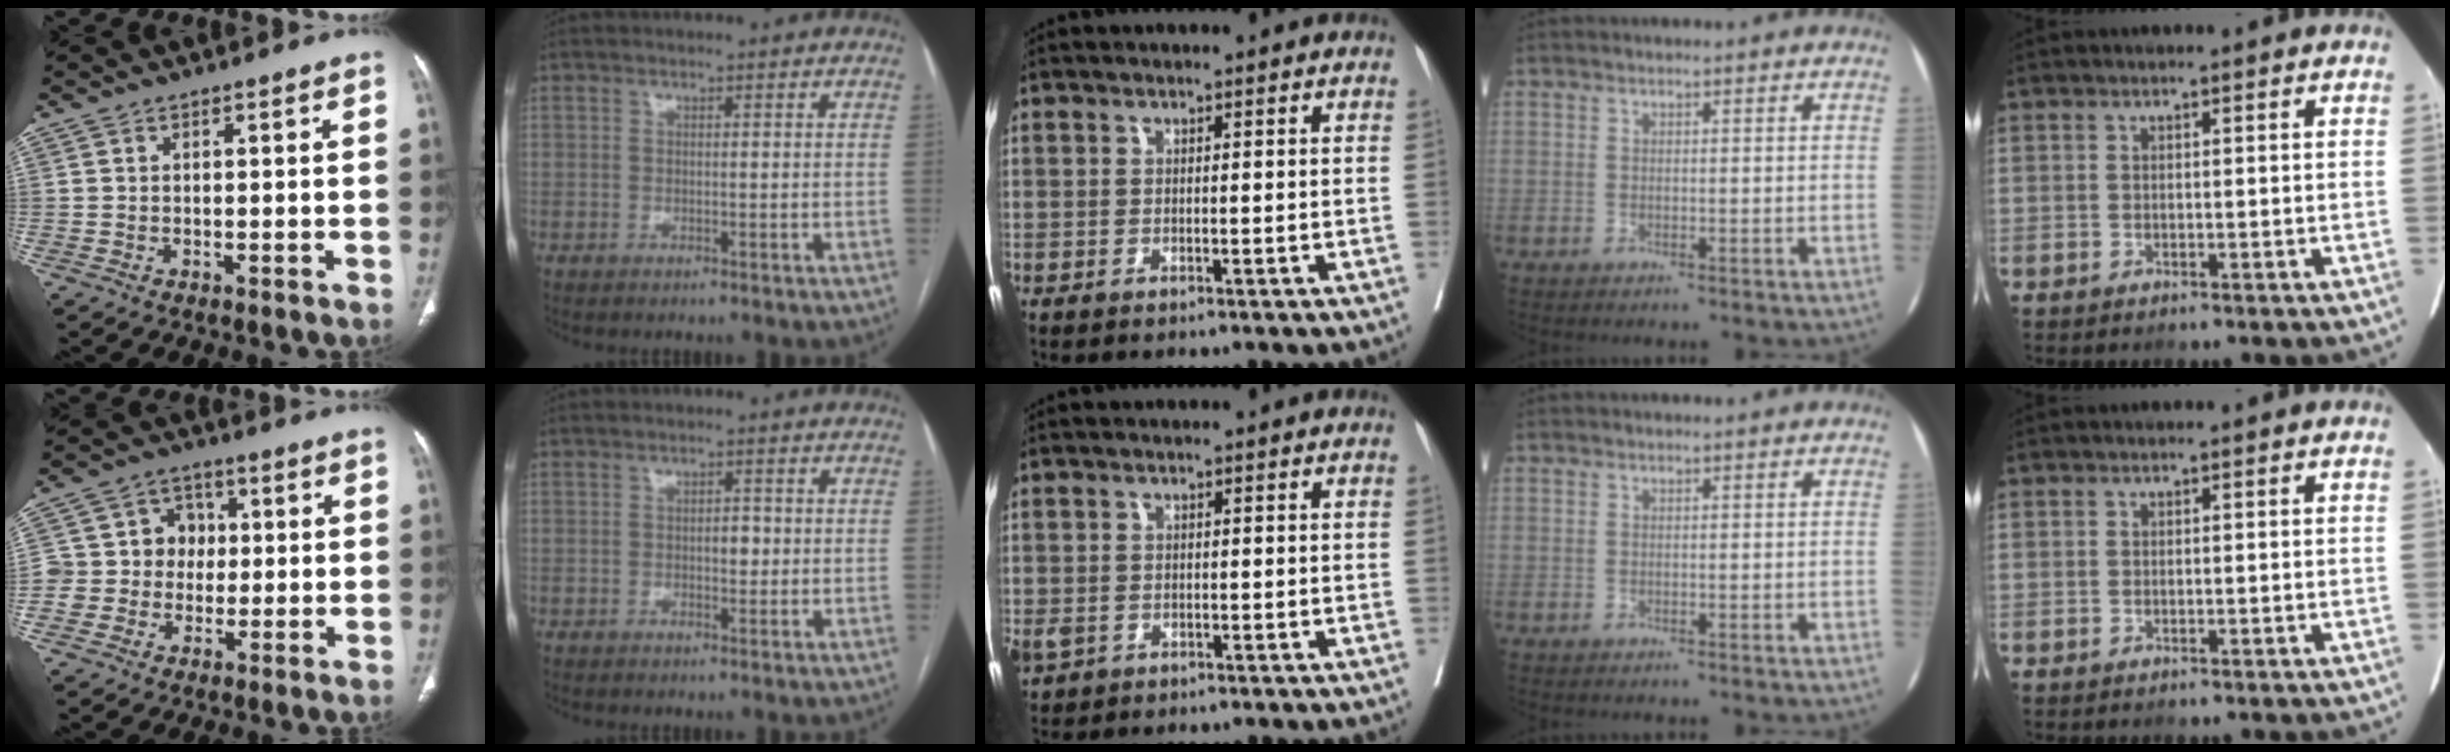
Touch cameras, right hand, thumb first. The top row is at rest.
{"thumb": {"total": 8.7, "force": [-0.3, 8.2, 2.8], "torque": [-0.001, 0.023, -0.010]}, "index": {"total": 2.1, "force": [-0.2, 1.0, 1.8], "torque": [-0.025, 0.003, -0.002]}, "middle": {"total": 2.8, "force": [-0.9, 2.2, 1.4], "torque": [-0.034, -0.005, -0.009]}}